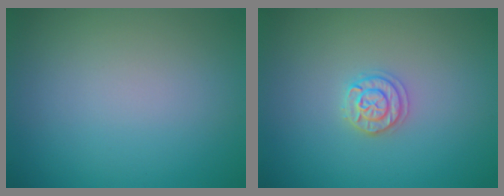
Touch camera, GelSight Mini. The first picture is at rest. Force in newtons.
{"total": 1.7, "press": 1.7, "slide": 0.2}